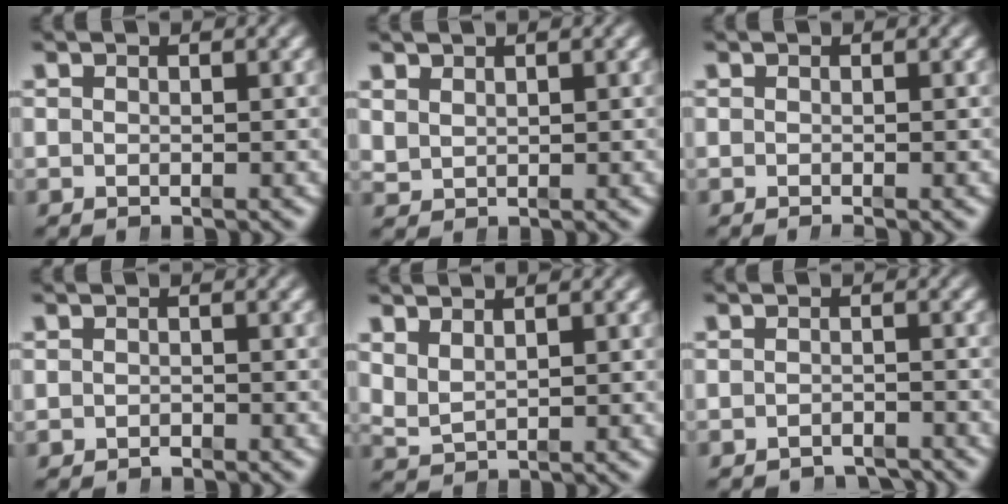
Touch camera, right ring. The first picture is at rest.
{"total": 1.4, "force": [1.4, 0.4, 0.1], "torque": [0.006, 0.000, 0.038]}
{"total": 0.7, "force": [-0.5, -0.3, 0.2], "torque": [0.004, 0.004, -0.008]}
{"total": 0.6, "force": [-0.6, -0.2, -0.1], "torque": [0.007, -0.007, -0.004]}
{"total": 2.2, "force": [1.5, 1.2, 1.0], "torque": [-0.036, -0.011, 0.040]}
{"total": 2.3, "force": [-2.3, -0.3, -0.1], "torque": [0.007, -0.011, -0.033]}